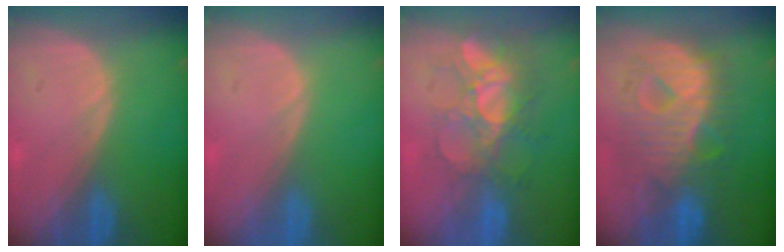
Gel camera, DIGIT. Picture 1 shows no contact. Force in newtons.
{"total": 0.0}
{"total": 9.7, "press": 8.5, "slide": 4.6}
{"total": 11.2, "press": 11.2, "slide": 1.0}